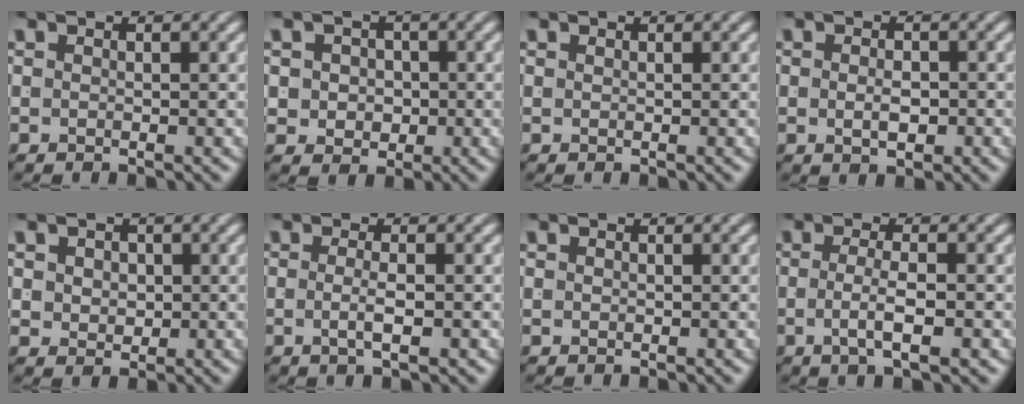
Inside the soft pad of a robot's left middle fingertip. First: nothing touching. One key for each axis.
{"total": 3.8, "fx": -0.3, "fy": 3.4, "fz": 1.7, "tx": -0.030, "ty": -0.013, "tz": 0.001}
{"total": 0.6, "fx": 0.2, "fy": -0.5, "fz": -0.1, "tx": 0.007, "ty": -0.002, "tz": 0.007}
{"total": 1.6, "fx": -0.5, "fy": 0.6, "fz": 1.4, "tx": -0.020, "ty": -0.006, "tz": -0.004}
{"total": 2.1, "fx": 0.5, "fy": 1.6, "fz": 1.1, "tx": -0.024, "ty": -0.013, "tz": 0.020}
{"total": 2.0, "fx": -1.0, "fy": -0.4, "fz": 1.7, "tx": -0.029, "ty": -0.009, "tz": -0.012}
{"total": 0.0}
{"total": 2.9, "fx": -1.1, "fy": -0.1, "fz": 2.6, "tx": -0.041, "ty": -0.009, "tz": -0.014}